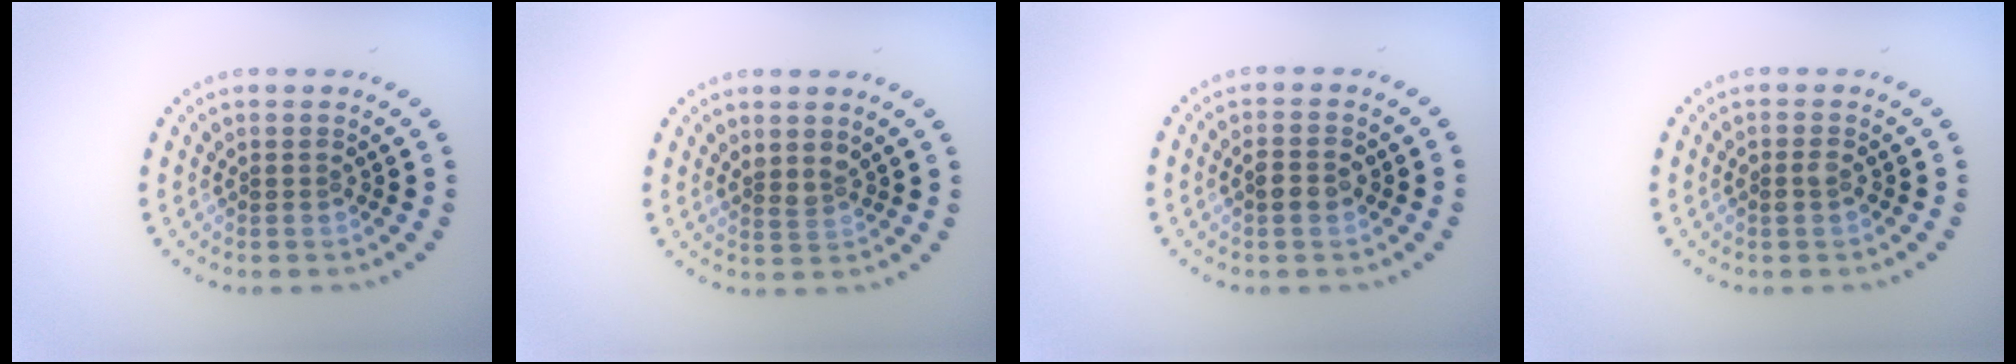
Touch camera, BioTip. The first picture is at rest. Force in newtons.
{"total": 1.5, "press": 1.1, "slide": 1.0}
{"total": 1.9, "press": 1.9, "slide": 0.1}
{"total": 1.0, "press": 1.0, "slide": 0.0}